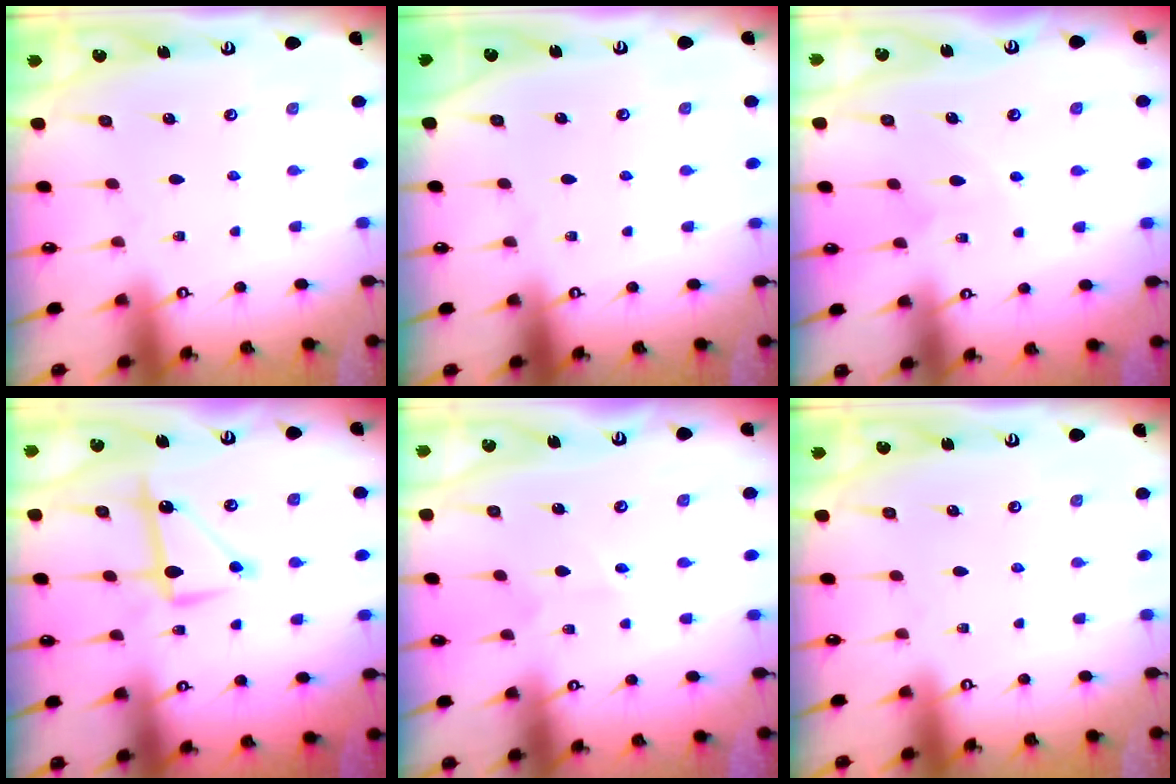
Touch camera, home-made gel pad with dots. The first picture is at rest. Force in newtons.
{"total": 0.0}
{"total": 5.1, "press": 5.1, "slide": 0.5}
{"total": 9.4, "press": 9.4, "slide": 0.4}
{"total": 2.6, "press": 2.6, "slide": 0.3}
{"total": 0.0}